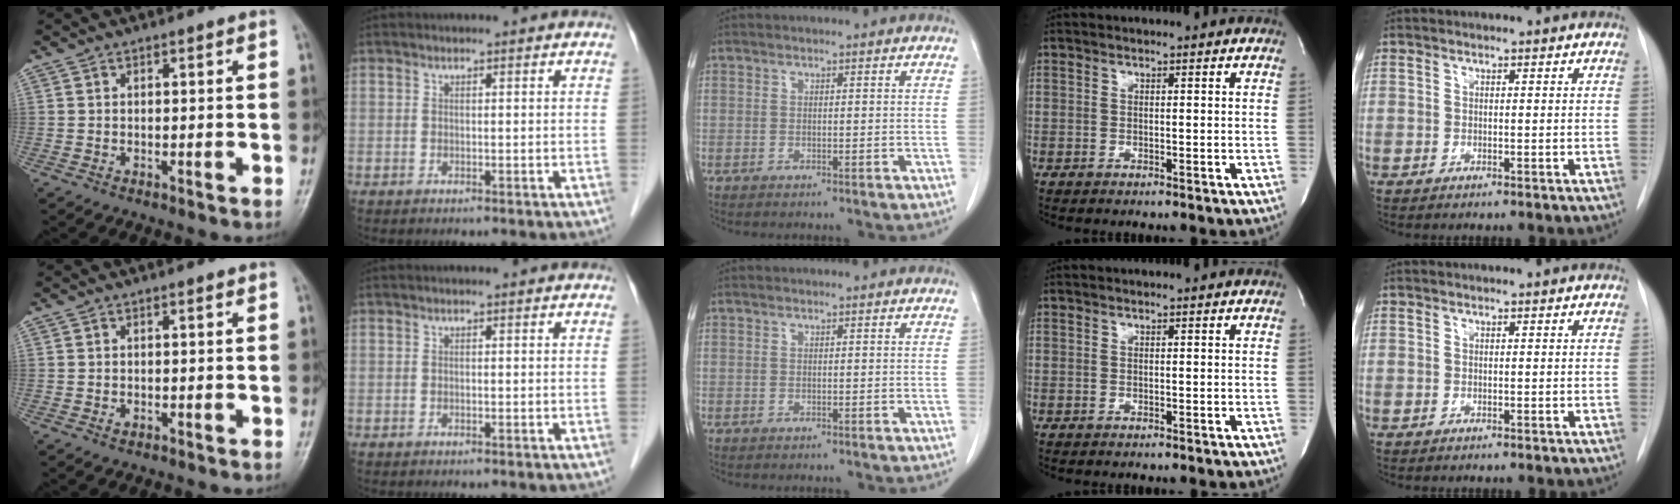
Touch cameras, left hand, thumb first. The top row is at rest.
{"thumb": {"total": 0.9, "force": [-0.1, 0.6, 0.7], "torque": [-0.009, 0.002, 0.001]}}